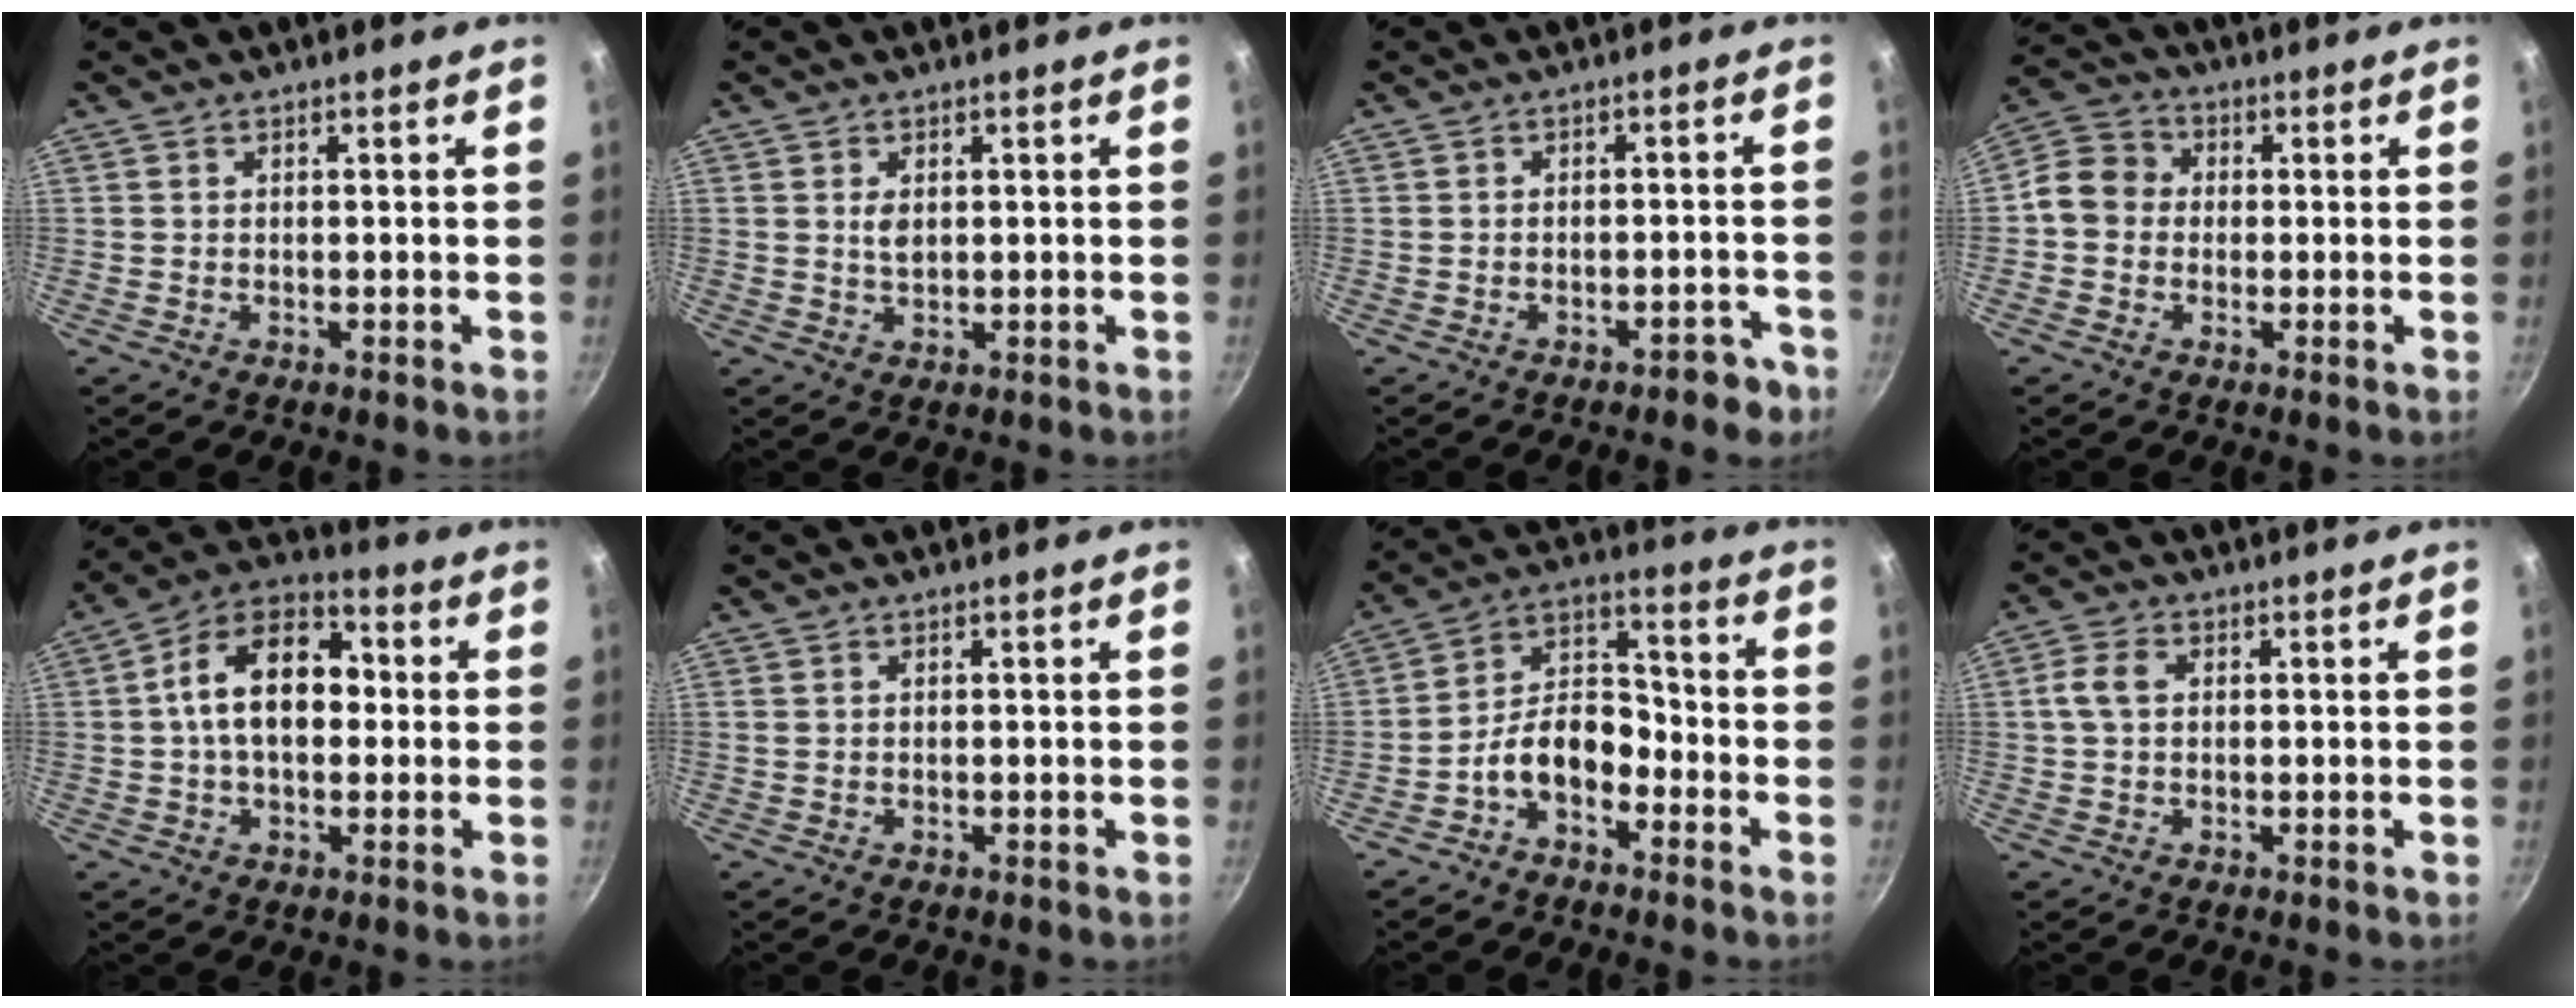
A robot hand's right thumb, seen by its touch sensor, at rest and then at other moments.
{"total": 2.0, "force": [0.5, 1.2, 1.6], "torque": [-0.026, -0.007, 0.013]}
{"total": 3.7, "force": [-2.7, 1.6, 1.9], "torque": [-0.017, 0.030, -0.031]}
{"total": 7.4, "force": [-0.5, 6.5, 3.5], "torque": [-0.051, 0.026, -0.025]}
{"total": 14.7, "force": [1.1, 9.2, 11.4], "torque": [-0.171, 0.032, 0.006]}
{"total": 0.6, "force": [0.1, 0.5, 0.4], "torque": [-0.013, 0.006, 0.006]}
{"total": 10.1, "force": [-4.5, 6.1, 6.7], "torque": [-0.104, 0.064, -0.091]}
{"total": 4.2, "force": [0.6, 2.9, 3.0], "torque": [-0.066, 0.011, 0.008]}